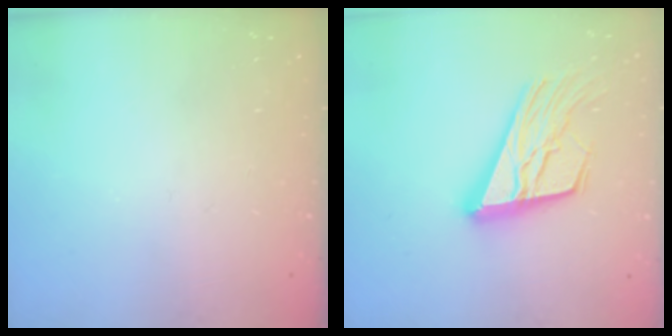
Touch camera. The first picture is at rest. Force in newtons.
{"total": 19.1, "press": 19.0, "slide": 2.5}